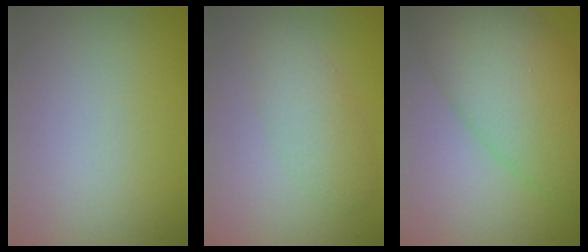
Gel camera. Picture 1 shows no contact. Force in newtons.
{"total": 3.2, "press": 3.2, "slide": 0.1}
{"total": 11.5, "press": 11.5, "slide": 0.3}